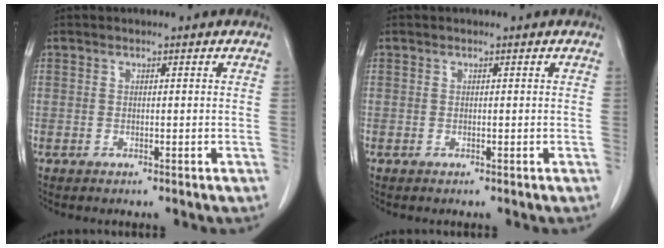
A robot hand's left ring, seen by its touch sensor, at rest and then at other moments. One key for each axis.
{"total": 0.0}